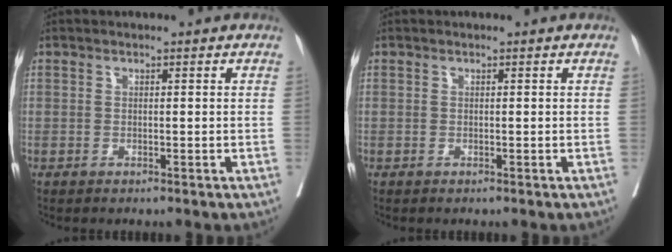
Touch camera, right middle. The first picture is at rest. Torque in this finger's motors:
{"motor_torque": [-0.39, -0.26, -0.01, -0.01]}